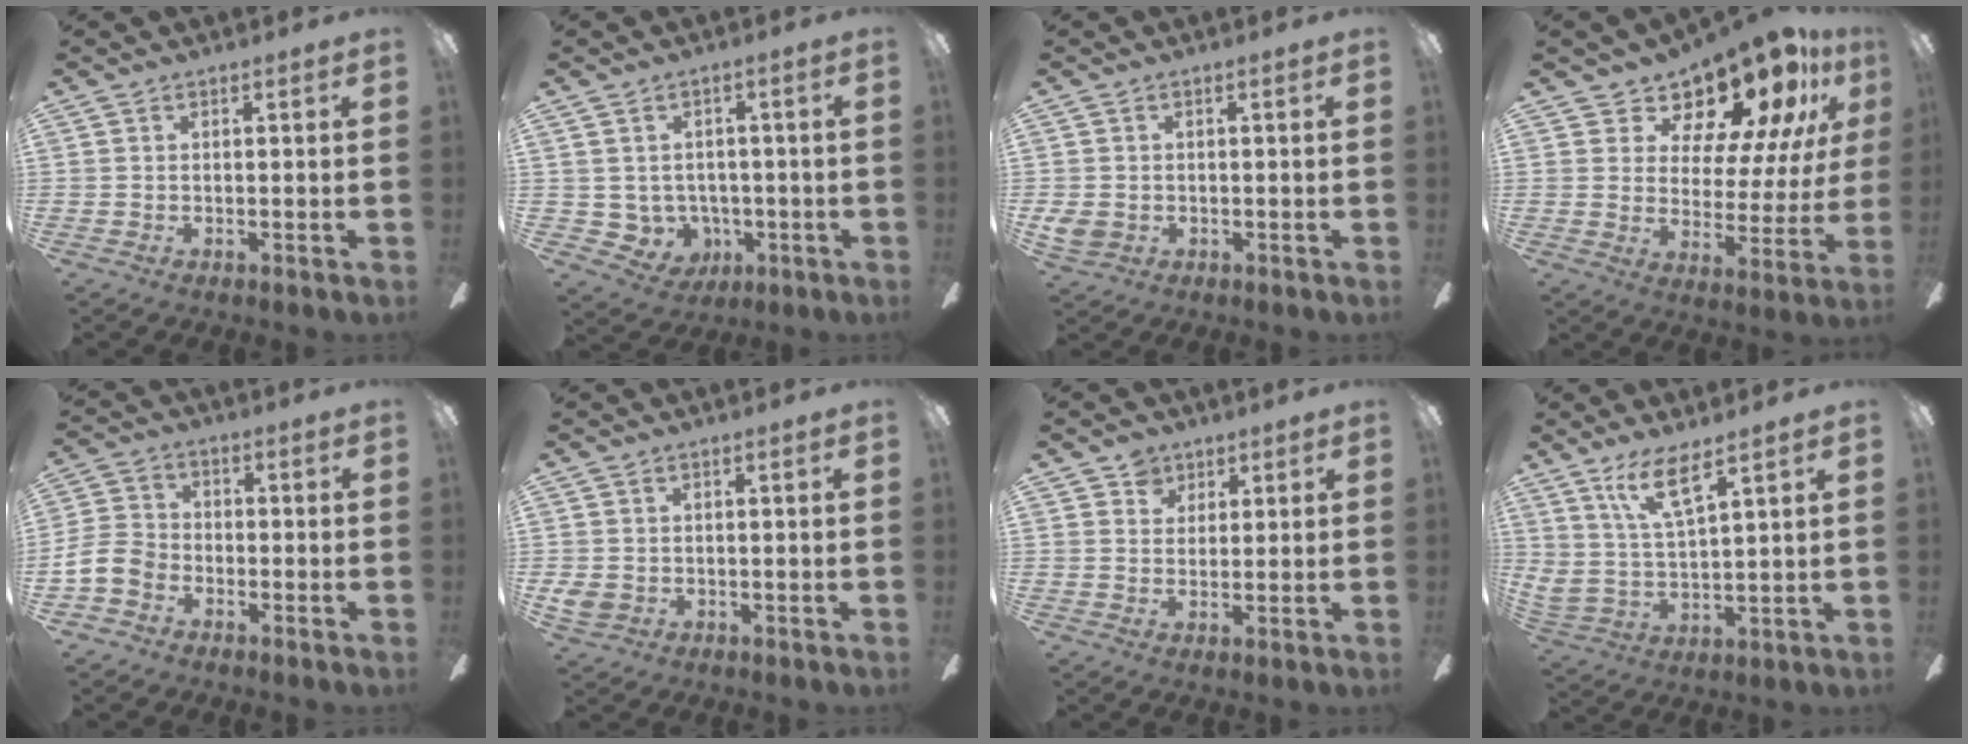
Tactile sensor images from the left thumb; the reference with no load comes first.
{"total": 5.4, "force": [0.2, 5.3, 1.0], "torque": [-0.052, -0.004, 0.013]}
{"total": 3.0, "force": [-0.8, 2.4, 1.6], "torque": [-0.041, 0.002, -0.017]}
{"total": 15.2, "force": [12.3, 6.3, 6.2], "torque": [-0.105, -0.099, 0.209]}
{"total": 7.4, "force": [-3.7, 5.4, 3.5], "torque": [-0.087, 0.023, -0.070]}
{"total": 2.7, "force": [-0.6, 2.2, 1.4], "torque": [-0.031, 0.003, -0.012]}
{"total": 4.2, "force": [2.8, 3.0, 0.5], "torque": [-0.005, -0.005, 0.051]}
{"total": 10.6, "force": [7.2, 2.8, 7.2], "torque": [-0.146, -0.027, 0.134]}